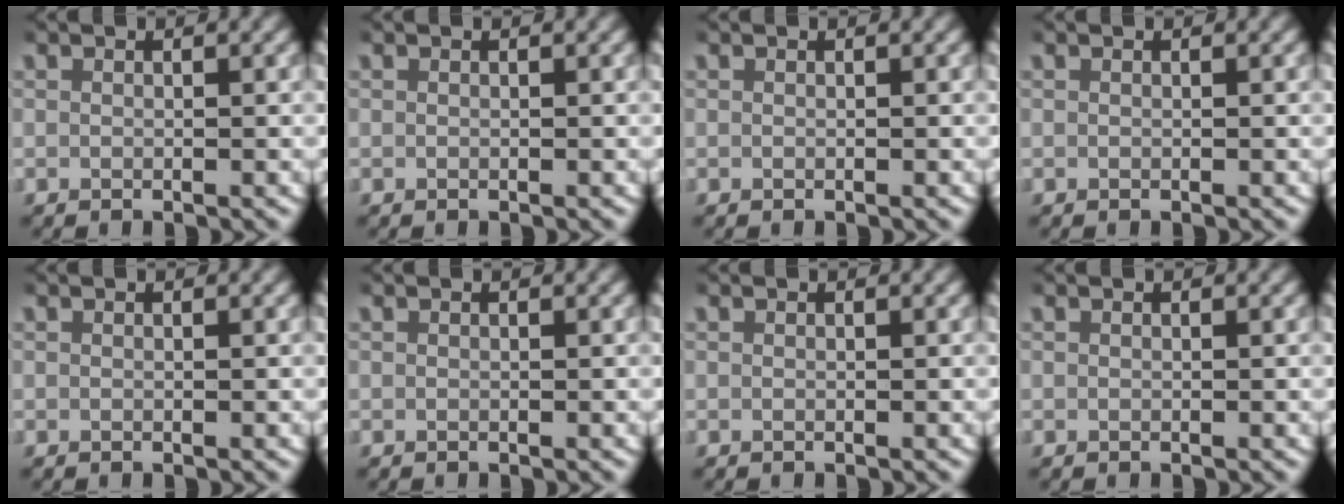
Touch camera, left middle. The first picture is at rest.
{"total": 0.0}
{"total": 0.0}
{"total": 0.0}
{"total": 0.0}
{"total": 0.0}
{"total": 0.0}
{"total": 0.0}